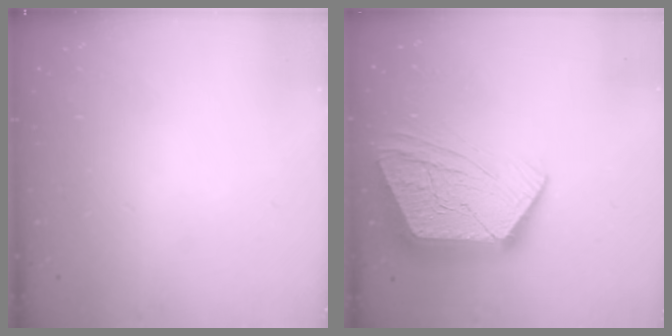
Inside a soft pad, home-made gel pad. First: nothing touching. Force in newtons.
{"total": 19.1, "press": 19.0, "slide": 1.6}